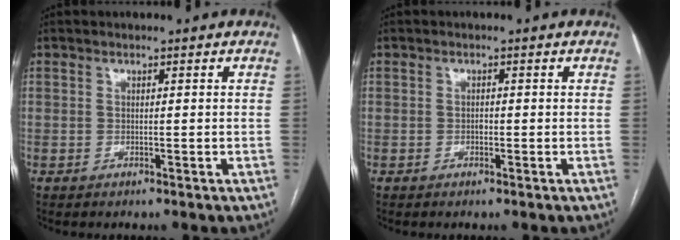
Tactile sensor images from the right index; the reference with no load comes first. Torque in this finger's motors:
{"motor_torque": [0.31, 0.21, 0.00, 0.02]}